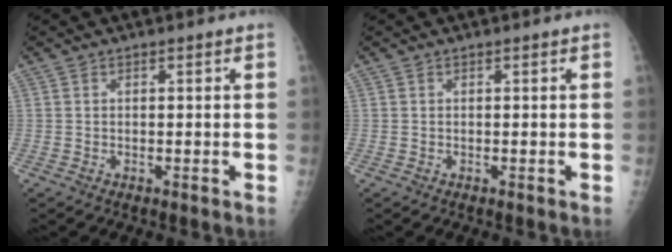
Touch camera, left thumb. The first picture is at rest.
{"total": 0.0}